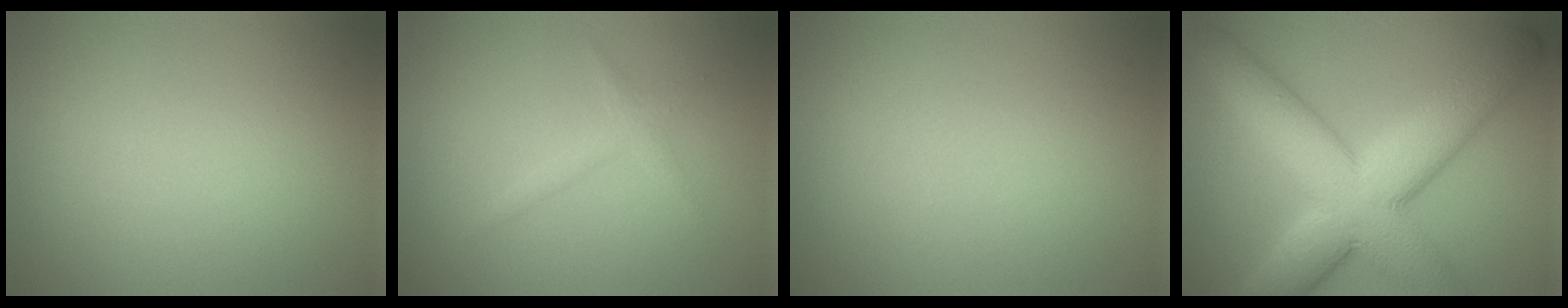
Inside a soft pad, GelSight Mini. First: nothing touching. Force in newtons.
{"total": 1.3, "press": 1.3, "slide": 0.1}
{"total": 0.0}
{"total": 11.7, "press": 11.7, "slide": 0.6}